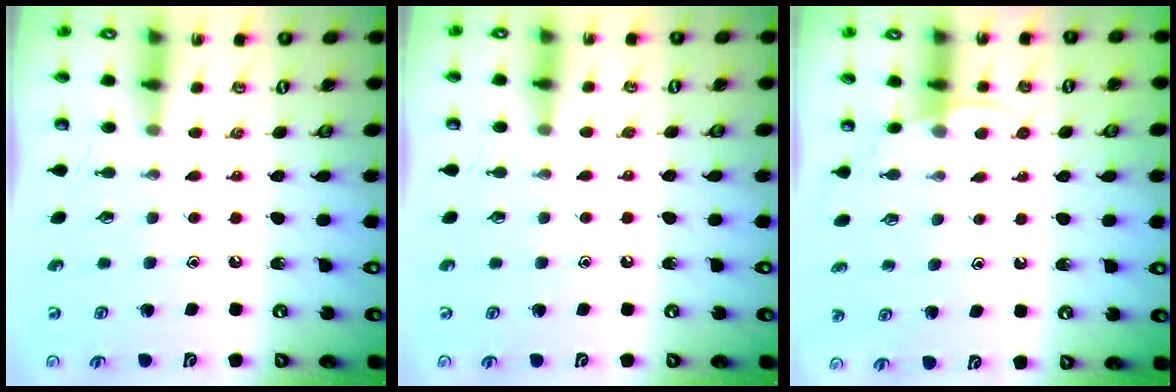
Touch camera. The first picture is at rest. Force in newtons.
{"total": 3.0, "press": 2.9, "slide": 0.3}
{"total": 5.1, "press": 5.1, "slide": 0.5}